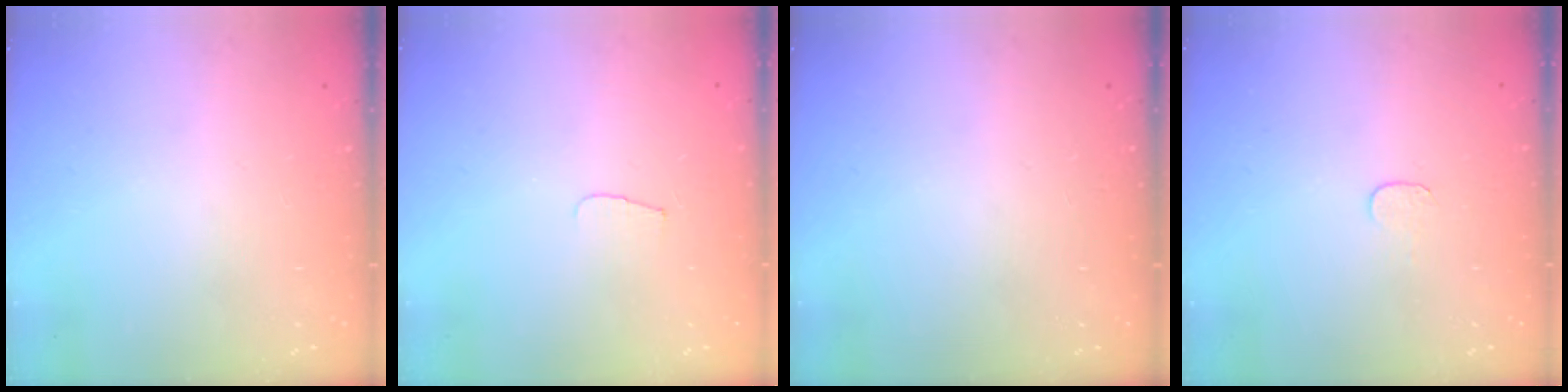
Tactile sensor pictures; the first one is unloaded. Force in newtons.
{"total": 3.3, "press": 3.3, "slide": 0.4}
{"total": 0.0}
{"total": 3.7, "press": 3.7, "slide": 0.4}